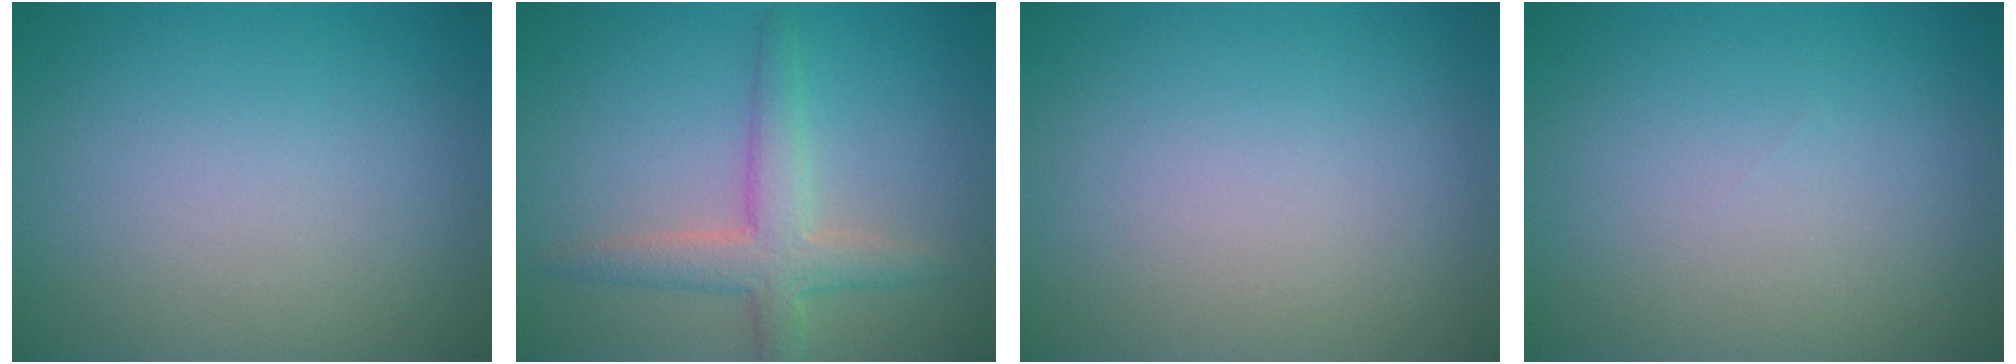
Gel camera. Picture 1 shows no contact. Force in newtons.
{"total": 3.7, "press": 3.7, "slide": 0.2}
{"total": 0.0}
{"total": 0.0}